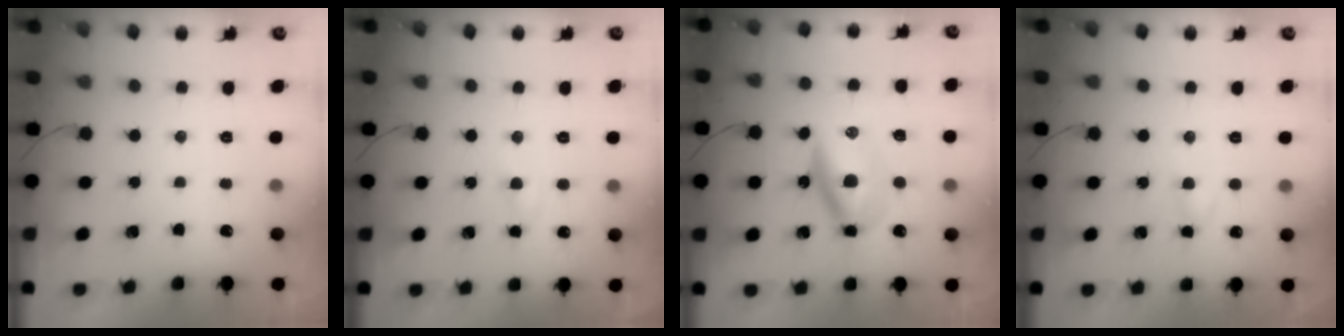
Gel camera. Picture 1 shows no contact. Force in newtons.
{"total": 3.3, "press": 3.0, "slide": 1.2}
{"total": 7.0, "press": 6.8, "slide": 1.6}
{"total": 2.7, "press": 2.5, "slide": 1.2}